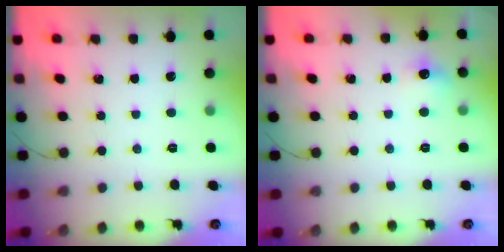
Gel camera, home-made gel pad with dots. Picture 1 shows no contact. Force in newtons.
{"total": 5.4, "press": 5.3, "slide": 1.1}